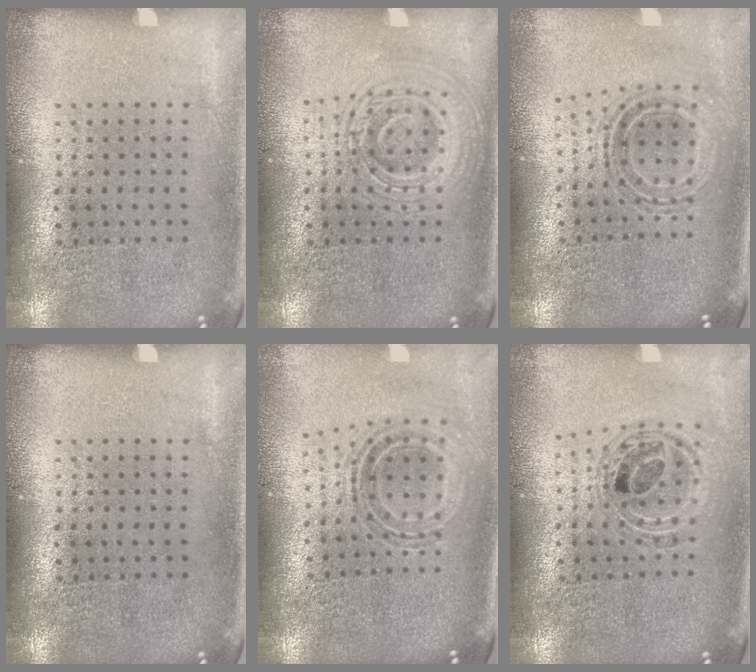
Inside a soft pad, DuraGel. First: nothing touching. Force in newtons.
{"total": 2.7, "press": 2.7, "slide": 0.5}
{"total": 0.7, "press": 0.7, "slide": 0.2}
{"total": 0.0}
{"total": 0.7, "press": 0.7, "slide": 0.2}
{"total": 0.5, "press": 0.5, "slide": 0.1}